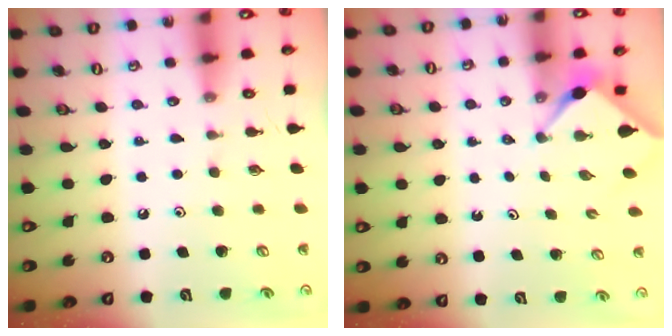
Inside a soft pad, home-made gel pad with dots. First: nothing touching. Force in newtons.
{"total": 2.9, "press": 2.9, "slide": 0.3}